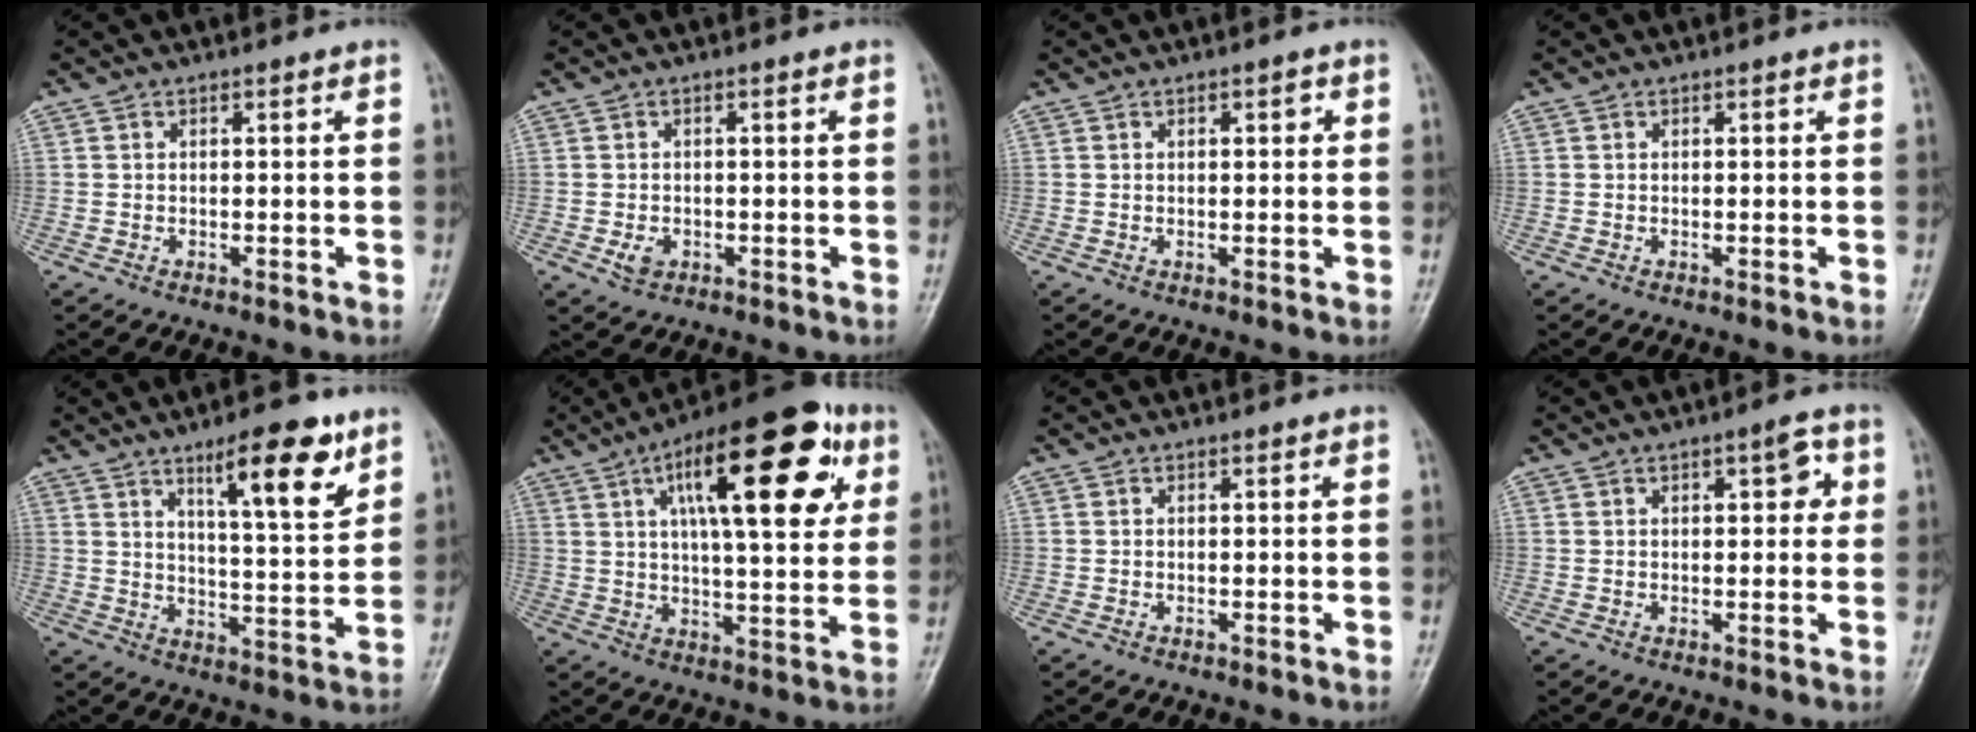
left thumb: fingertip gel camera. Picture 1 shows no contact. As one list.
[{"total": 2.4, "force": [-0.9, 1.7, 1.4], "torque": [-0.021, 0.002, -0.011]}, {"total": 1.8, "force": [0.6, 0.8, 1.5], "torque": [-0.017, 0.002, 0.007]}, {"total": 0.0}, {"total": 9.1, "force": [5.5, 3.1, 6.5], "torque": [-0.071, -0.035, 0.081]}, {"total": 23.7, "force": [8.8, 8.5, 20.3], "torque": [-0.275, -0.001, 0.124]}, {"total": 0.0}, {"total": 4.4, "force": [1.3, 1.9, 3.8], "torque": [-0.034, 0.003, 0.011]}]